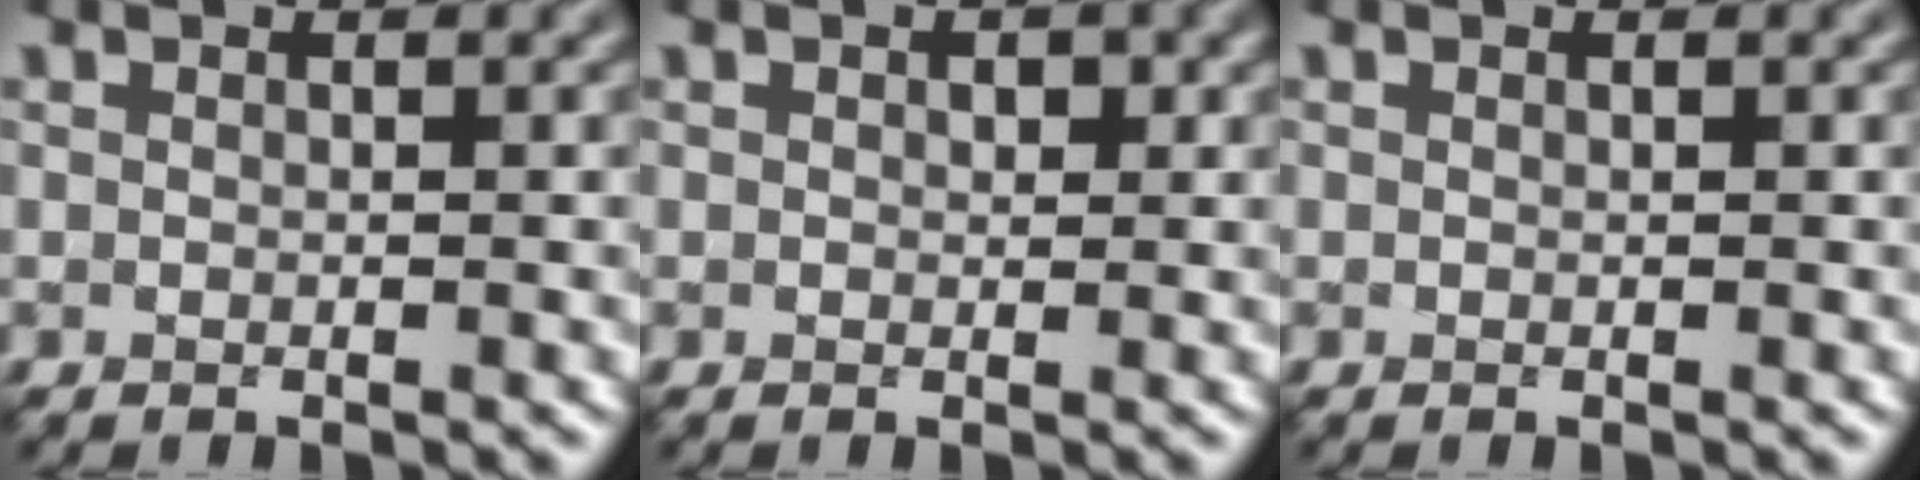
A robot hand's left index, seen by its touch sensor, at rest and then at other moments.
{"total": 1.0, "force": [0.3, 0.6, 0.7], "torque": [-0.007, -0.002, 0.003]}
{"total": 0.0}